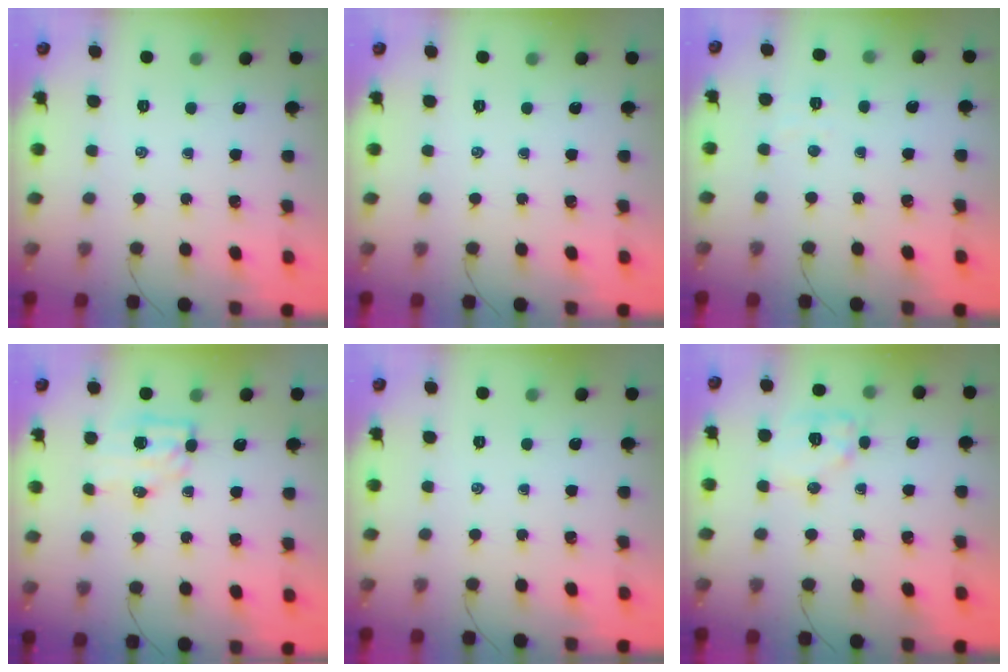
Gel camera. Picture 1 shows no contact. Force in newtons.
{"total": 0.0}
{"total": 2.5, "press": 2.4, "slide": 0.8}
{"total": 6.5, "press": 6.4, "slide": 1.0}
{"total": 0.0}
{"total": 9.0, "press": 9.0, "slide": 0.3}